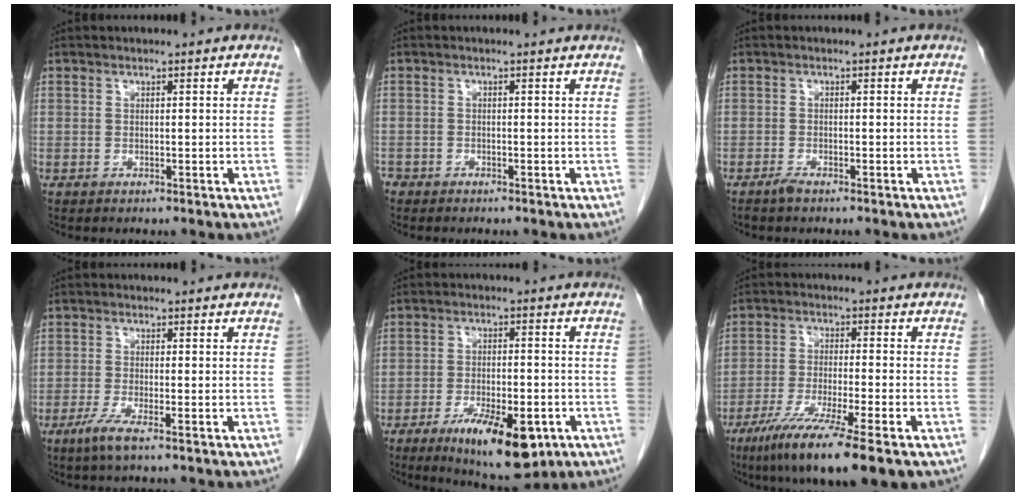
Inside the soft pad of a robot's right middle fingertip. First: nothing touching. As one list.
[{"total": 1.2, "force": [-0.7, 0.8, 0.6], "torque": [0.000, 0.005, -0.009]}, {"total": 1.1, "force": [-1.0, 0.1, 0.5], "torque": [-0.016, -0.002, -0.018]}, {"total": 2.4, "force": [-1.4, 0.3, 2.0], "torque": [-0.043, -0.006, -0.027]}, {"total": 12.3, "force": [-6.1, 4.0, 9.9], "torque": [-0.152, -0.015, -0.086]}, {"total": 12.7, "force": [-8.0, 0.4, 9.9], "torque": [-0.174, -0.037, -0.133]}]